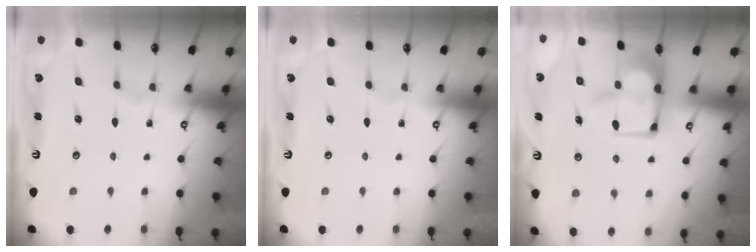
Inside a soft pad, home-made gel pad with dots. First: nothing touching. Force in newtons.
{"total": 0.0}
{"total": 2.1, "press": 2.0, "slide": 0.8}